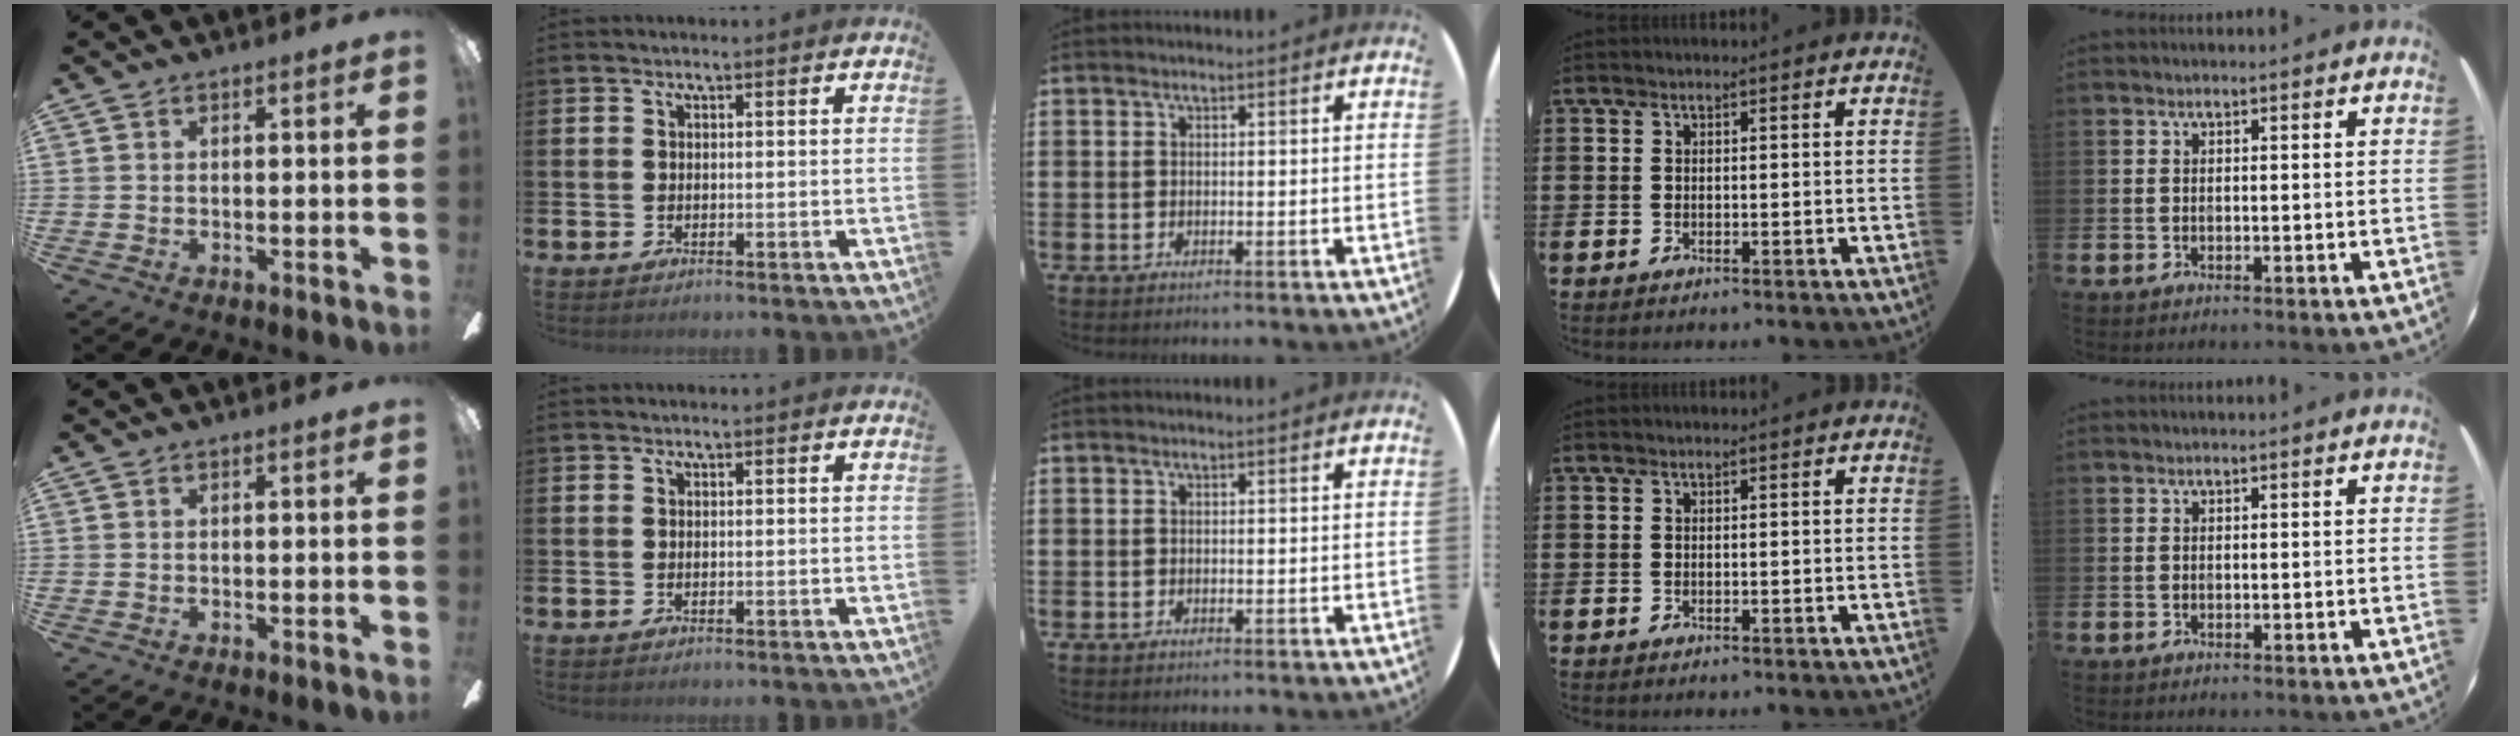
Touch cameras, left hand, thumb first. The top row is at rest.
{}